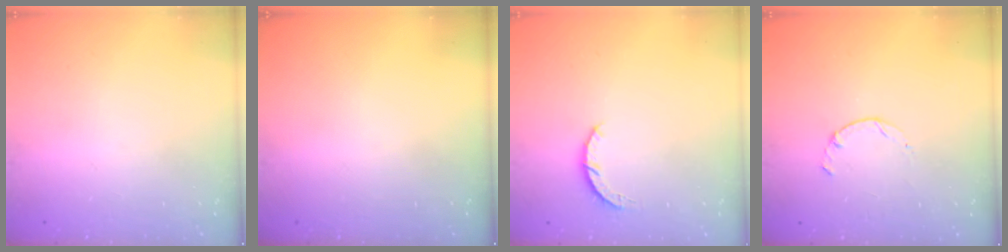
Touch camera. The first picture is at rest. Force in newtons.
{"total": 0.0}
{"total": 3.0, "press": 3.0, "slide": 0.4}
{"total": 1.3, "press": 1.2, "slide": 0.4}